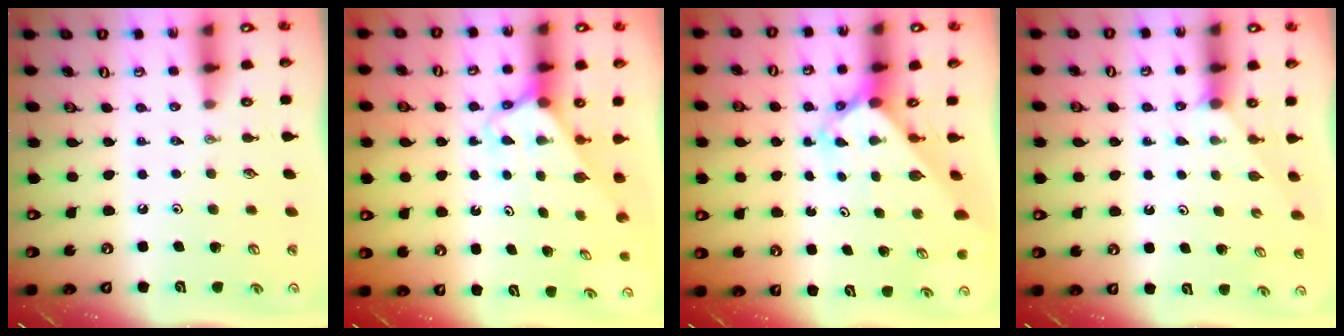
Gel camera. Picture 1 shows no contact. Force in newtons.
{"total": 2.7, "press": 2.7, "slide": 0.1}
{"total": 2.5, "press": 2.5, "slide": 0.2}
{"total": 1.8, "press": 1.8, "slide": 0.2}